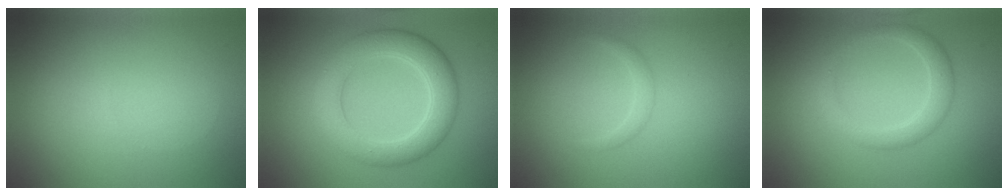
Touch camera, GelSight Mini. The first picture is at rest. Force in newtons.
{"total": 5.6, "press": 5.6, "slide": 0.2}
{"total": 0.9, "press": 0.9, "slide": 0.0}
{"total": 2.7, "press": 2.7, "slide": 0.1}